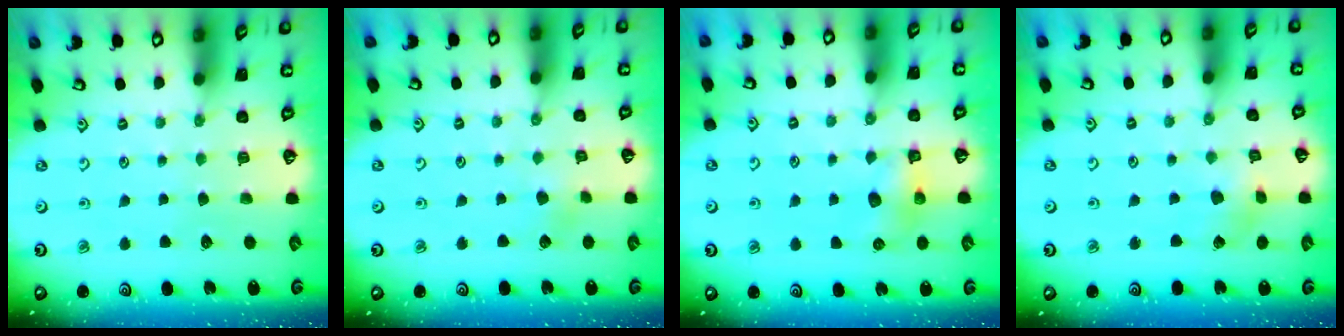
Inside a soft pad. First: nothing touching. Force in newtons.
{"total": 3.0, "press": 3.0, "slide": 0.1}
{"total": 7.5, "press": 7.4, "slide": 0.9}
{"total": 2.7, "press": 2.7, "slide": 0.5}